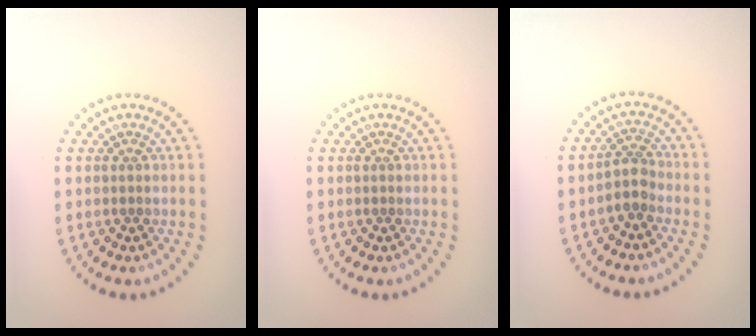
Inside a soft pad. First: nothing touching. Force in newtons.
{"total": 0.0}
{"total": 2.1, "press": 1.7, "slide": 1.1}